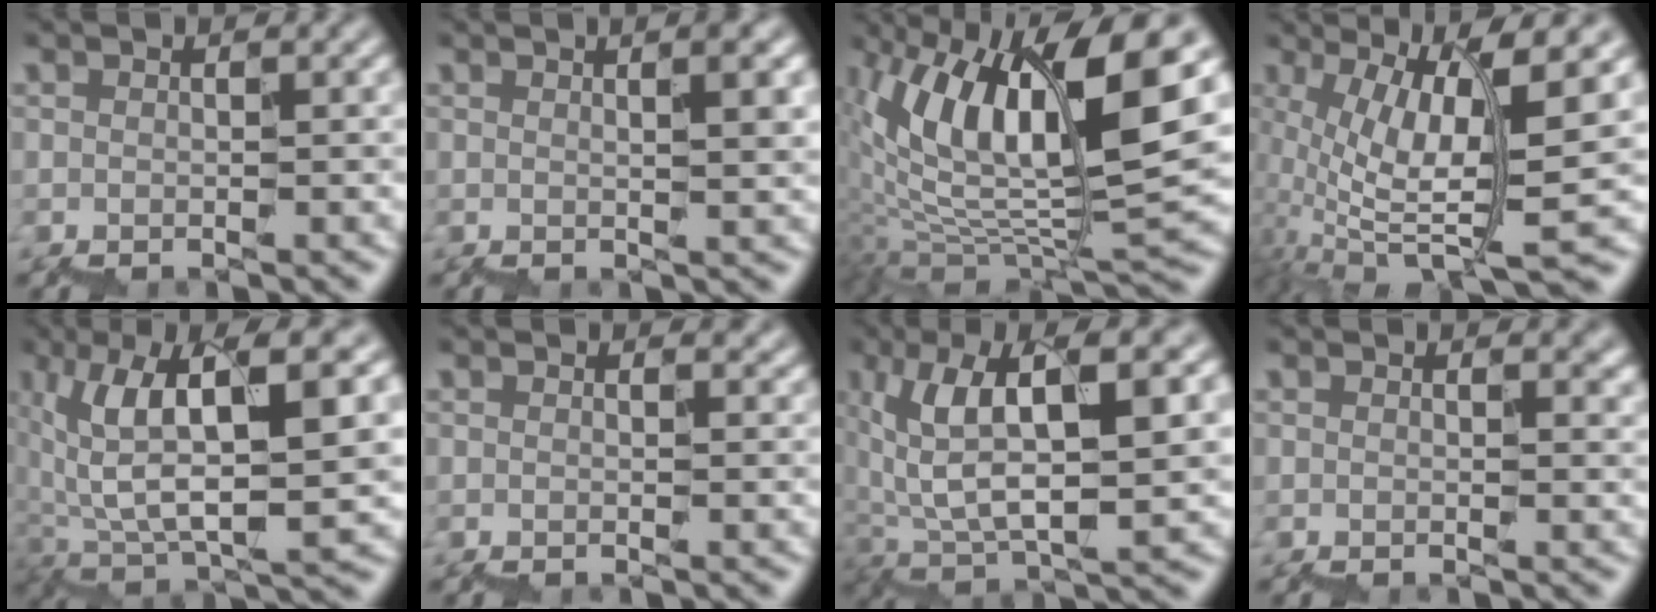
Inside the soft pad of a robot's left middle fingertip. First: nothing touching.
{"total": 3.5, "force": [1.2, 1.2, 3.1], "torque": [-0.021, 0.017, 0.014]}
{"total": 13.5, "force": [3.8, 5.0, 11.9], "torque": [-0.238, 0.007, 0.073]}
{"total": 7.8, "force": [1.2, 2.0, 7.5], "torque": [-0.146, 0.008, 0.029]}
{"total": 9.1, "force": [2.8, 2.6, 8.3], "torque": [-0.152, 0.016, 0.056]}
{"total": 1.3, "force": [0.8, 0.7, 0.7], "torque": [0.004, 0.011, 0.004]}
{"total": 7.4, "force": [2.8, 2.2, 6.4], "torque": [-0.125, 0.013, 0.055]}
{"total": 2.3, "force": [1.0, 1.2, 1.6], "torque": [0.001, 0.015, 0.009]}